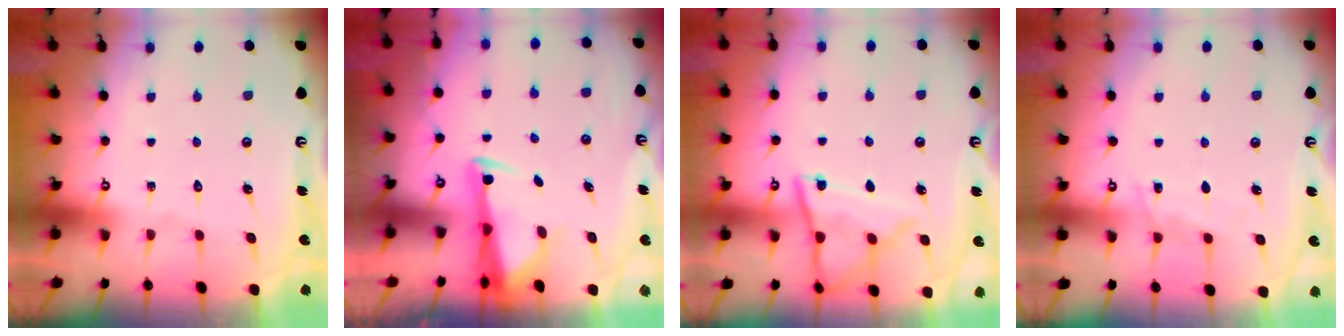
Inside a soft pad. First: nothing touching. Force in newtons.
{"total": 2.8, "press": 2.7, "slide": 0.9}
{"total": 11.7, "press": 11.6, "slide": 1.1}
{"total": 5.0, "press": 4.9, "slide": 0.5}